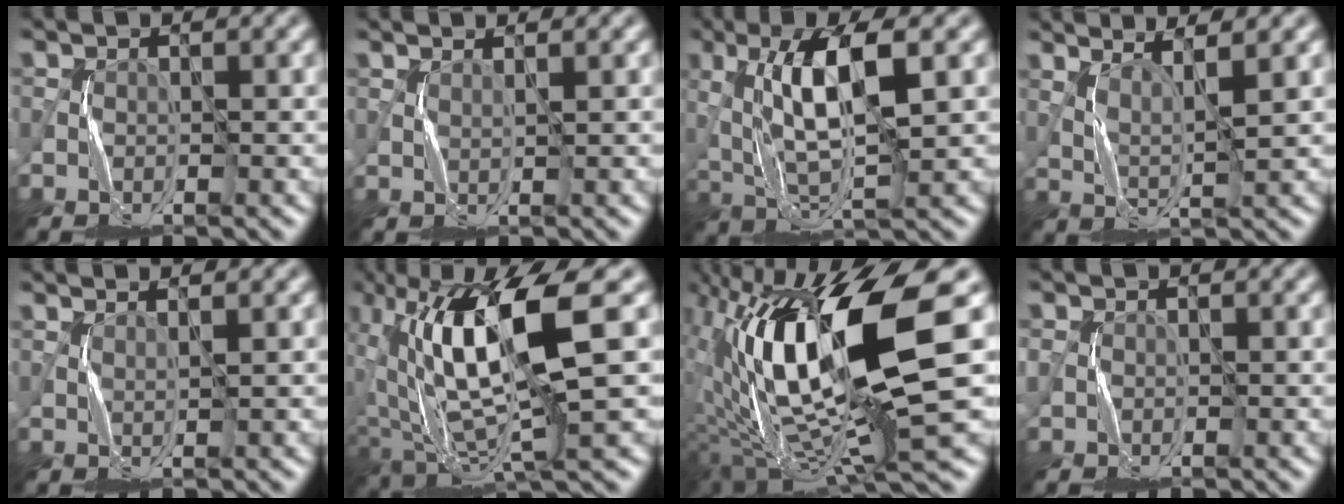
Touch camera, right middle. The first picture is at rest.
{"total": 1.1, "force": [1.0, -0.5, 0.0], "torque": [-0.005, -0.006, 0.019]}
{"total": 7.6, "force": [2.1, 1.9, 7.1], "torque": [-0.135, -0.004, 0.042]}
{"total": 3.0, "force": [2.4, -0.2, 1.9], "torque": [-0.052, -0.007, 0.050]}
{"total": 1.3, "force": [1.2, -0.4, 0.2], "torque": [-0.007, -0.007, 0.021]}
{"total": 11.3, "force": [1.9, 3.1, 10.7], "torque": [-0.210, -0.007, 0.043]}
{"total": 16.2, "force": [1.4, 5.2, 15.3], "torque": [-0.306, 0.001, 0.038]}
{"total": 0.7, "force": [0.3, 0.6, -0.2], "torque": [-0.001, -0.001, 0.008]}